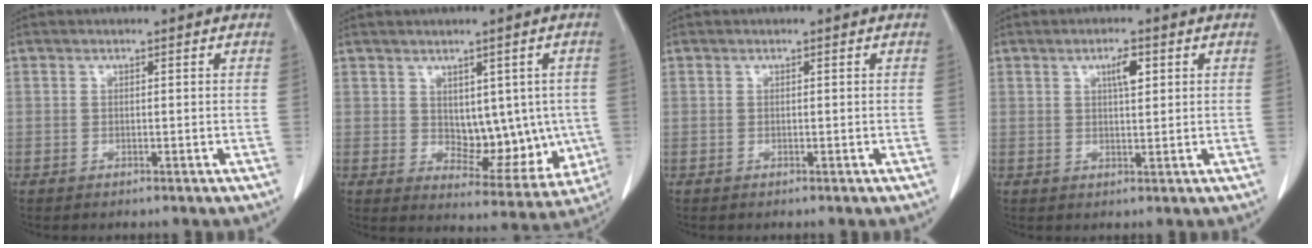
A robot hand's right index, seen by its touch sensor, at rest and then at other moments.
{"total": 9.6, "force": [0.5, 5.8, 7.6], "torque": [-0.080, 0.002, 0.028]}
{"total": 0.0}
{"total": 3.2, "force": [1.3, 0.8, 2.8], "torque": [-0.047, 0.000, 0.021]}